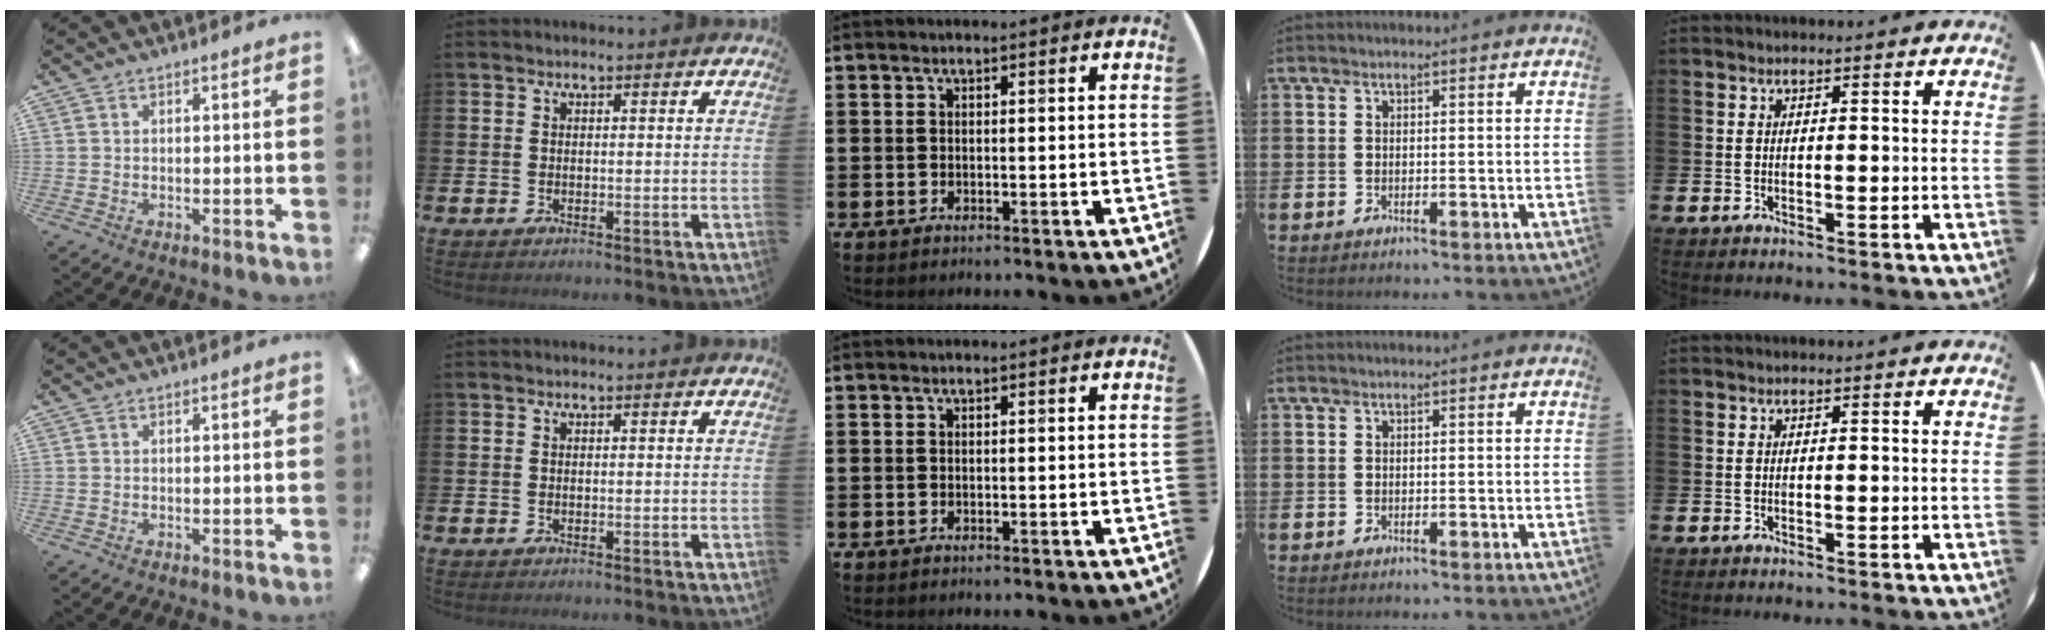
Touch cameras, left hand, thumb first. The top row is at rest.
{}